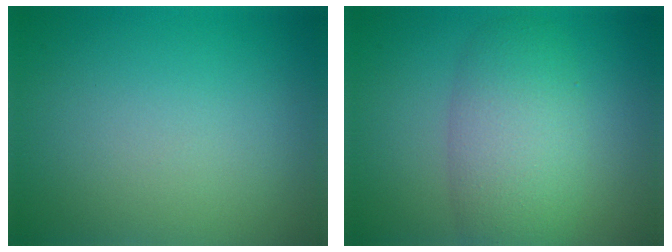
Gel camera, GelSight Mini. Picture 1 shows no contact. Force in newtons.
{"total": 5.4, "press": 5.4, "slide": 0.1}